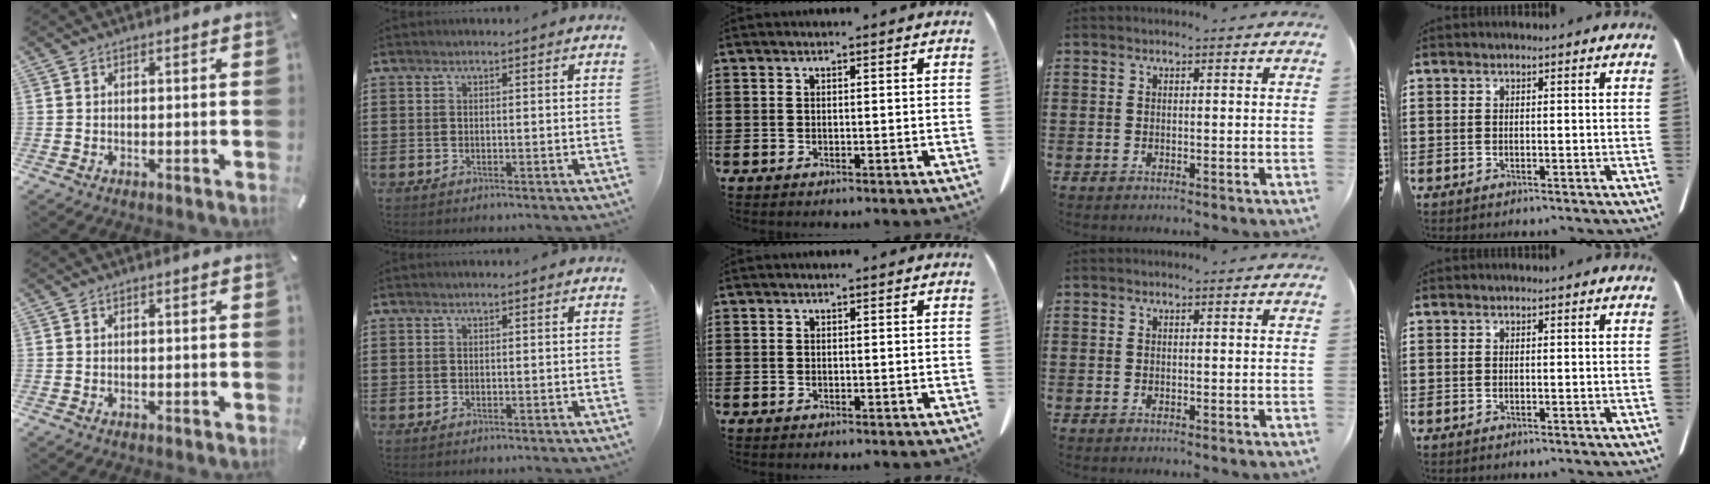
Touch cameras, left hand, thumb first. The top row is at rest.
{}